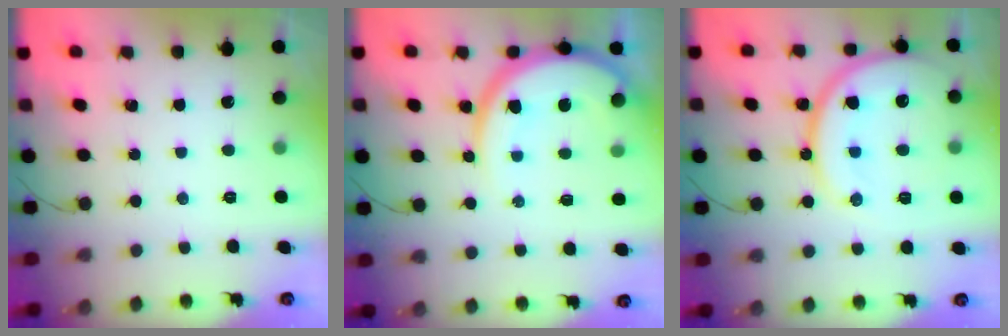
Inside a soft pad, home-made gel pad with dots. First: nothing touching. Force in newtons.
{"total": 13.9, "press": 13.8, "slide": 1.5}
{"total": 18.2, "press": 18.1, "slide": 1.9}